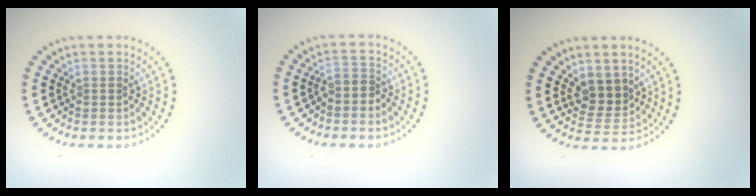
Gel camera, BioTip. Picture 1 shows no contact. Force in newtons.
{"total": 1.2, "press": 0.8, "slide": 0.9}
{"total": 2.8, "press": 2.5, "slide": 1.3}